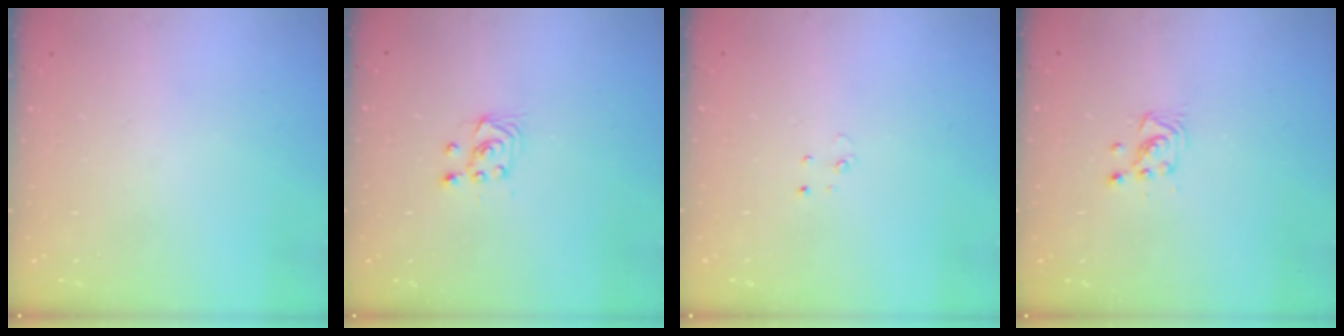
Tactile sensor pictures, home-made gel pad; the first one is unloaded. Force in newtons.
{"total": 2.9, "press": 2.7, "slide": 1.0}
{"total": 2.3, "press": 2.3, "slide": 0.2}
{"total": 3.0, "press": 2.9, "slide": 0.5}